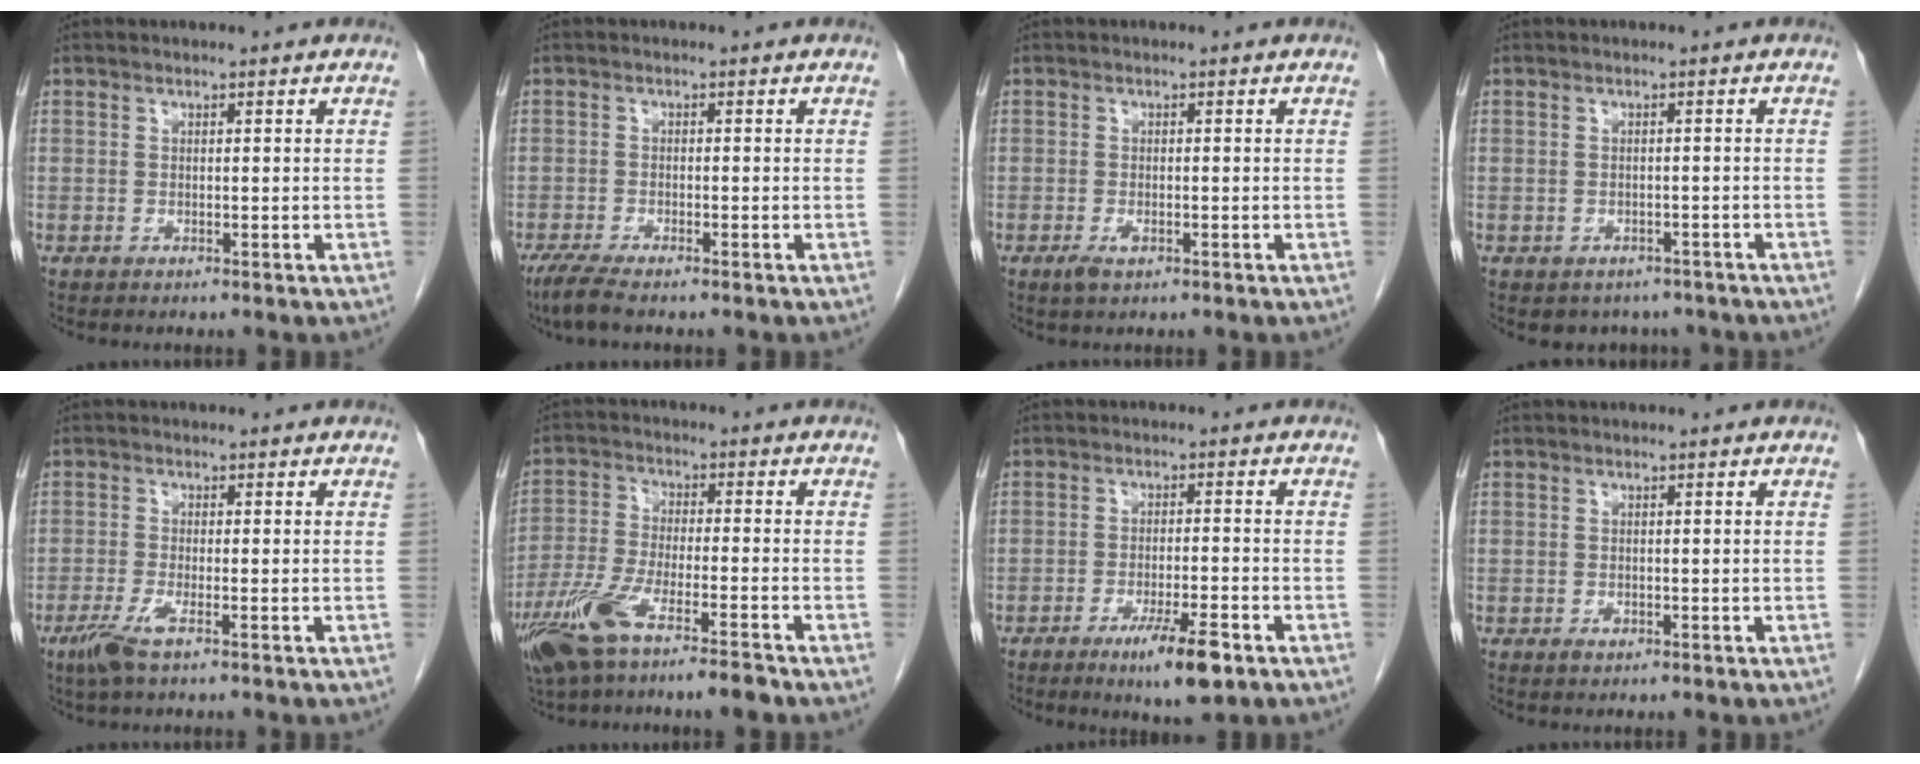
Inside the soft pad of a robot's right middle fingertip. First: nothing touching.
{"total": 3.9, "force": [-3.0, 0.5, 2.4], "torque": [-0.054, -0.012, -0.055]}
{"total": 1.9, "force": [-0.9, 0.7, 1.4], "torque": [-0.030, -0.001, -0.013]}
{"total": 4.6, "force": [-3.7, 2.7, 0.5], "torque": [0.005, 0.010, -0.044]}
{"total": 3.5, "force": [-2.1, 0.3, 2.8], "torque": [-0.064, -0.010, -0.043]}
{"total": 11.0, "force": [-7.3, 1.4, 8.1], "torque": [-0.162, -0.020, -0.135]}
{"total": 7.2, "force": [-4.2, 0.8, 5.8], "torque": [-0.098, -0.013, -0.063]}
{"total": 0.8, "force": [-0.4, 0.5, 0.5], "torque": [-0.011, 0.000, -0.003]}